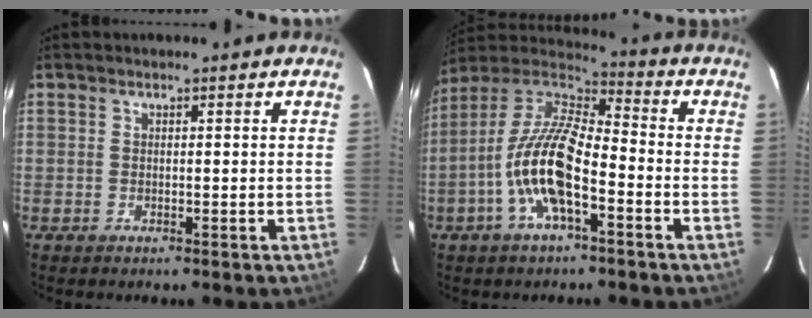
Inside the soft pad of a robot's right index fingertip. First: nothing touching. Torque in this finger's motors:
{"motor_torque": [1.87, -0.26, 1.05, 0.21]}